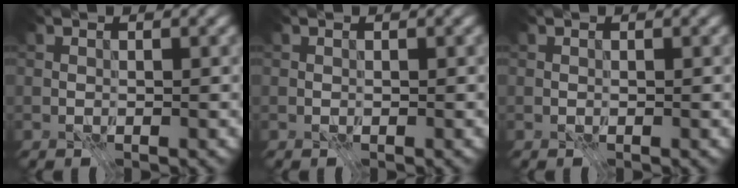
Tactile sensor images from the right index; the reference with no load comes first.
{"total": 0.0}
{"total": 0.0}